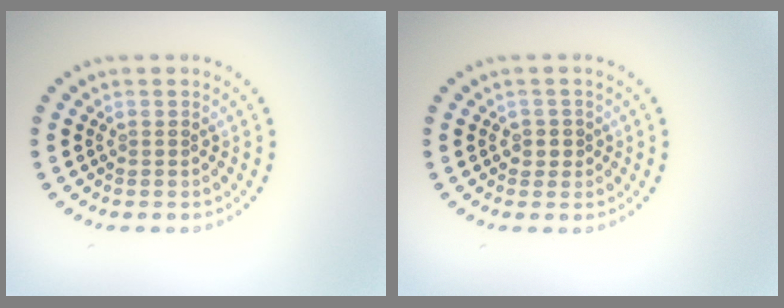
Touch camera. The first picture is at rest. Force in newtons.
{"total": 1.3, "press": 1.1, "slide": 0.7}